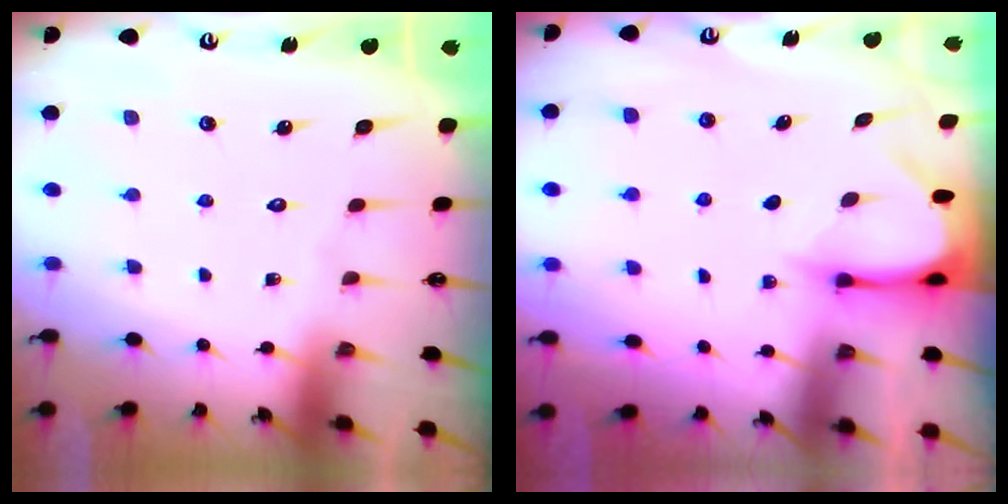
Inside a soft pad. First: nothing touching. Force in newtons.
{"total": 3.7, "press": 3.7, "slide": 0.3}